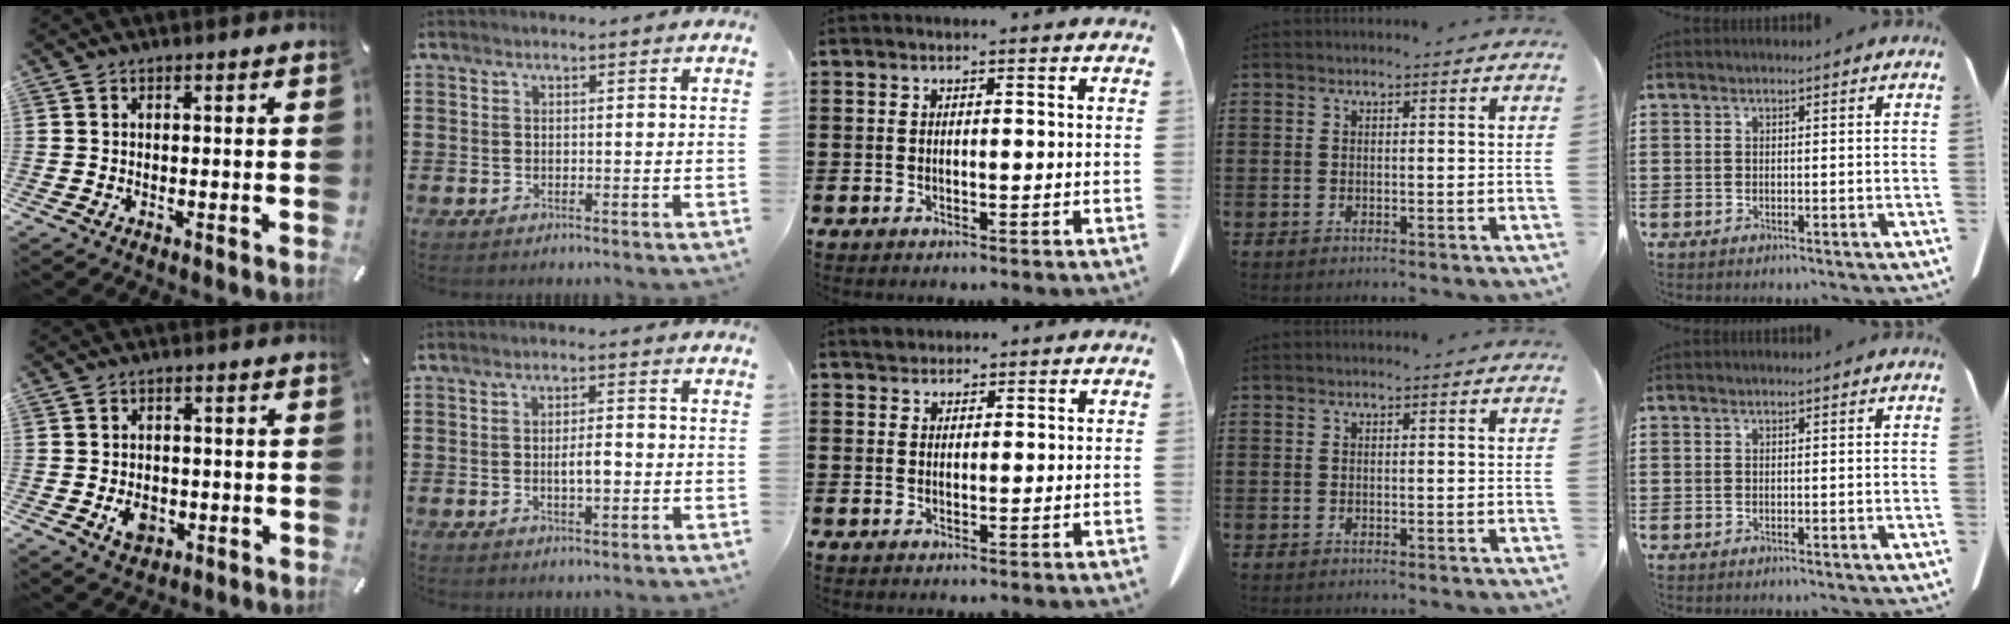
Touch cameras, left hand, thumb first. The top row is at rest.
{"thumb": {"total": 5.1, "force": [-1.3, 4.0, 2.9], "torque": [-0.045, -0.004, -0.025]}, "index": {"total": 3.4, "force": [-0.5, 1.2, 3.1], "torque": [-0.050, 0.000, -0.012]}, "middle": {"total": 1.7, "force": [1.6, 0.7, 0.0], "torque": [0.001, 0.000, 0.030]}}